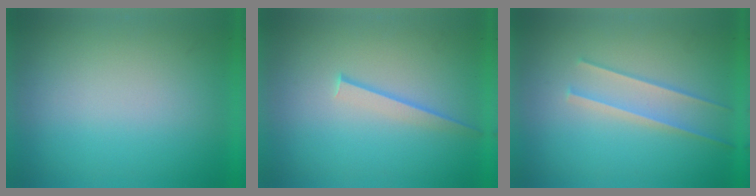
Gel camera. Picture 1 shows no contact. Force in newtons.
{"total": 1.1}
{"total": 1.5}